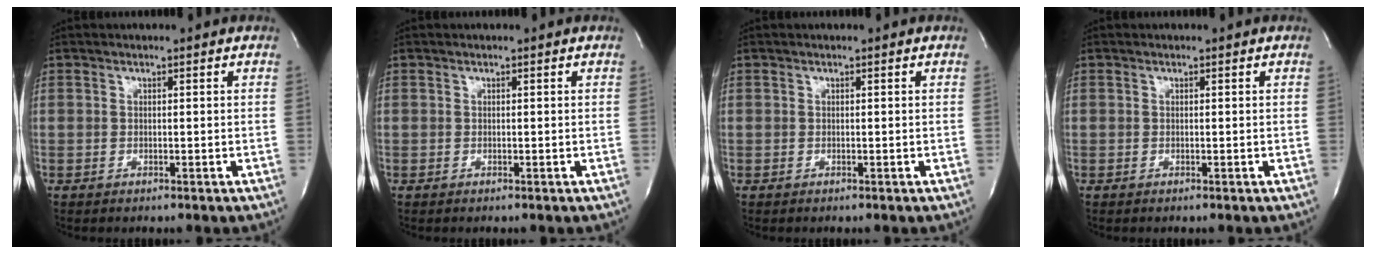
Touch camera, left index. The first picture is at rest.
{"total": 0.0}
{"total": 0.0}
{"total": 0.0}